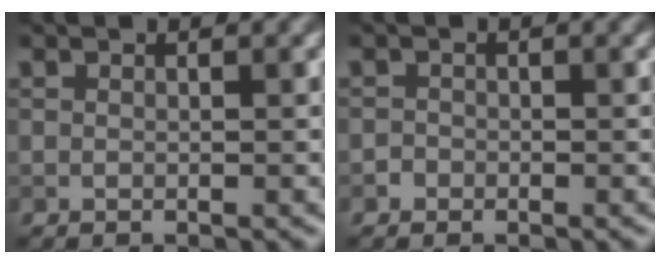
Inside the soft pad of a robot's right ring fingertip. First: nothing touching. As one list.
[{"total": 0.8, "force": [-0.5, 0.6, -0.1], "torque": [0.007, -0.004, -0.010]}]